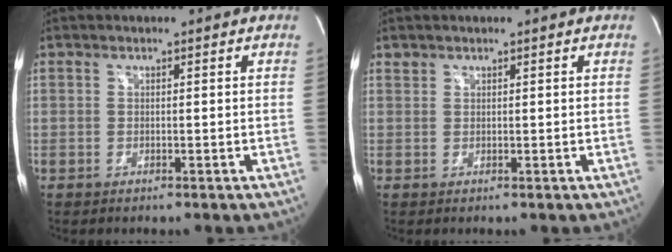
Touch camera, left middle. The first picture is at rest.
{"total": 0.7, "force": [0.6, 0.3, -0.1], "torque": [0.001, 0.007, 0.011]}